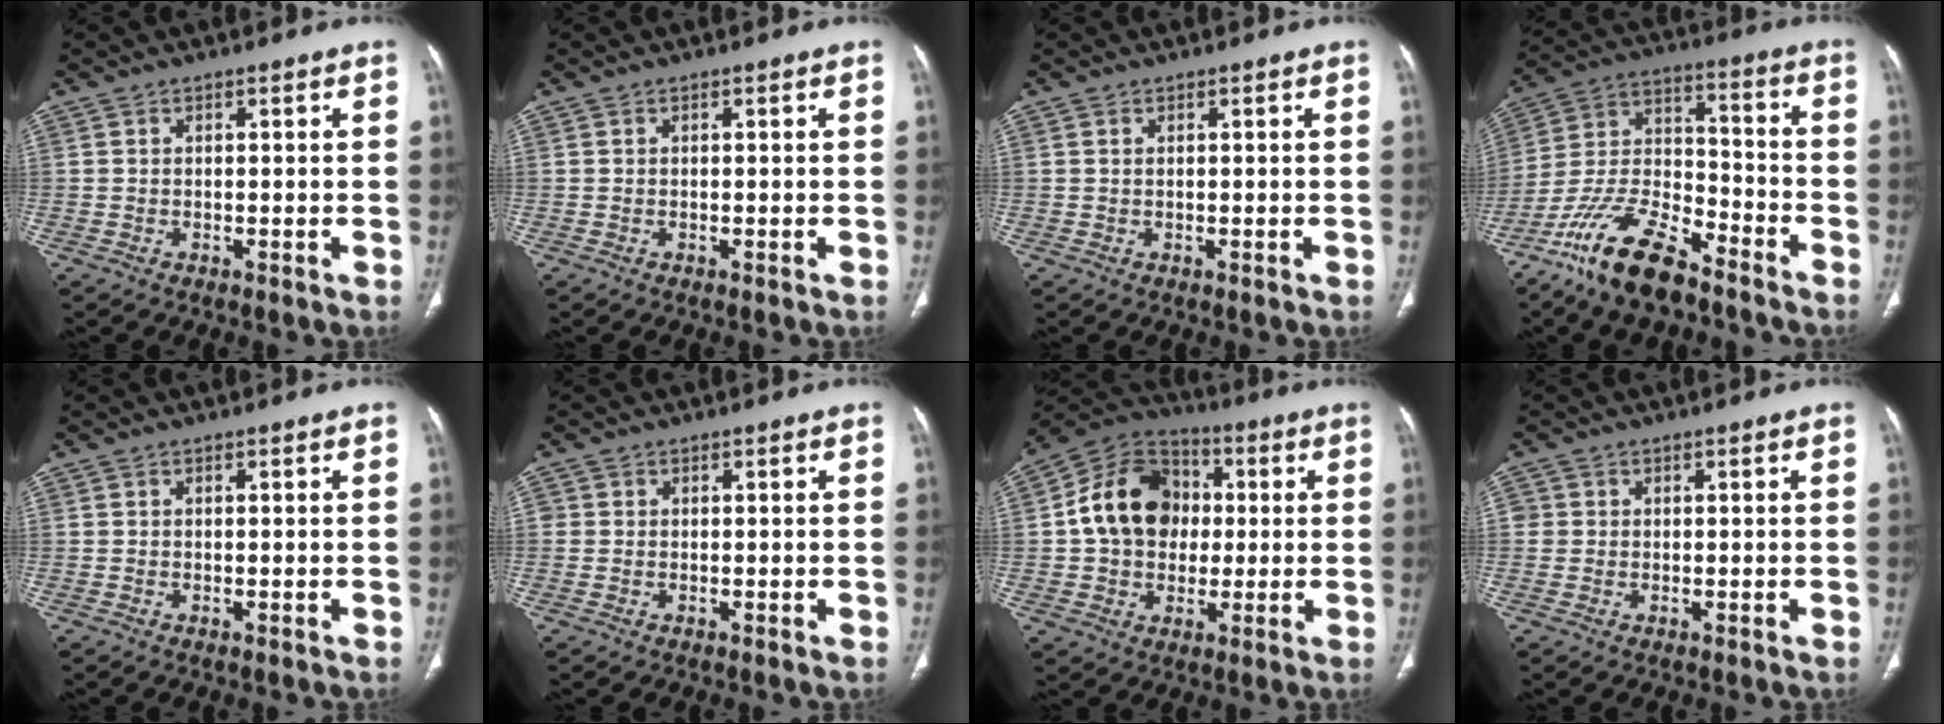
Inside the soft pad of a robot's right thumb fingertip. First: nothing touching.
{"total": 0.0}
{"total": 0.0}
{"total": 16.0, "force": [-11.7, 5.8, 9.2], "torque": [-0.169, 0.070, -0.220]}
{"total": 0.0}
{"total": 0.9, "force": [0.0, 0.9, 0.1], "torque": [0.005, 0.004, 0.000]}
{"total": 15.9, "force": [1.1, 12.7, 9.5], "torque": [-0.131, 0.024, 0.012]}
{"total": 1.6, "force": [0.1, 1.6, 0.2], "torque": [0.008, 0.005, 0.000]}